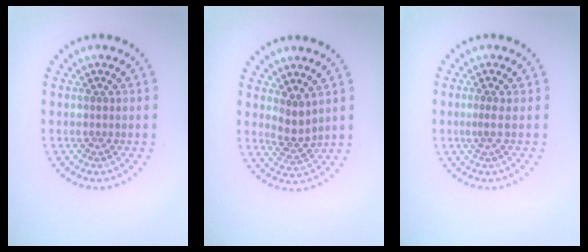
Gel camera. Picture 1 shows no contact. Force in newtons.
{"total": 2.0, "press": 1.6, "slide": 1.2}
{"total": 0.8, "press": 0.3, "slide": 0.8}